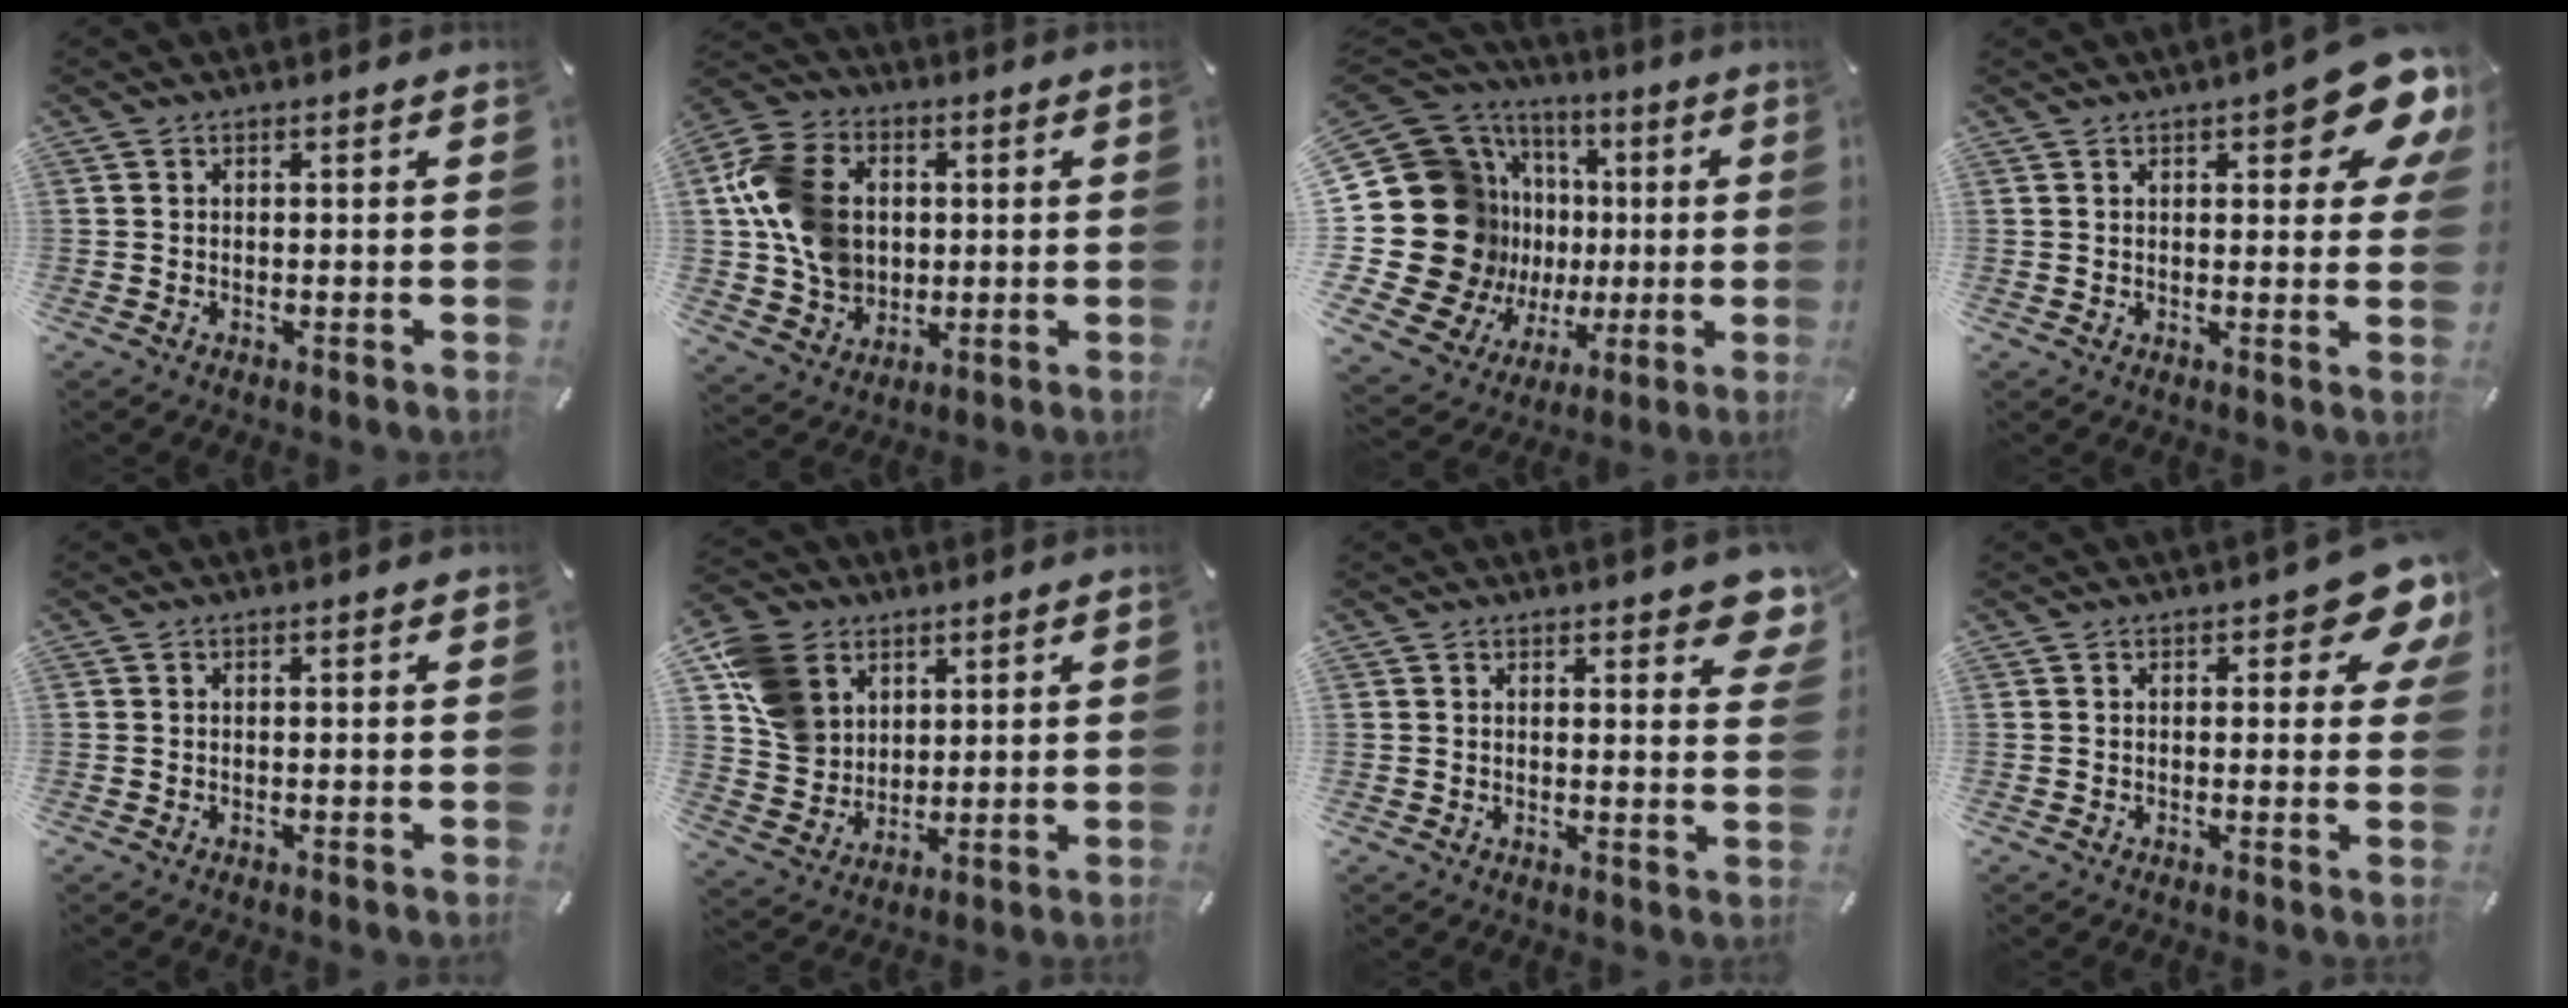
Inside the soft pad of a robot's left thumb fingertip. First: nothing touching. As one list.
[{"total": 15.0, "force": [1.1, 12.6, 8.1], "torque": [-0.170, 0.015, 0.022]}, {"total": 28.5, "force": [1.1, 22.3, 17.8], "torque": [-0.347, -0.057, 0.079]}, {"total": 12.8, "force": [6.5, 4.5, 10.0], "torque": [-0.122, -0.041, 0.107]}, {"total": 0.0}, {"total": 11.8, "force": [4.6, 10.0, 4.2], "torque": [-0.104, -0.013, 0.094]}, {"total": 4.4, "force": [3.4, 2.0, 2.0], "torque": [-0.009, -0.021, 0.054]}, {"total": 8.3, "force": [3.8, 3.6, 6.4], "torque": [-0.073, -0.019, 0.059]}]